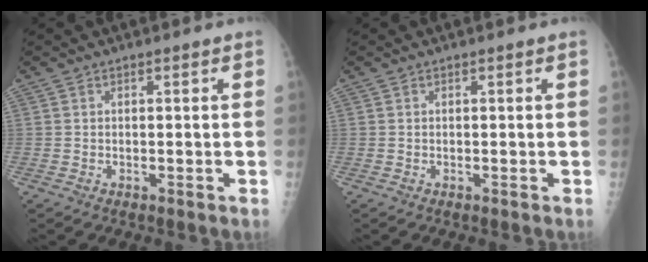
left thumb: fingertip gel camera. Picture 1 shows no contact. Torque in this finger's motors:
{"motor_torque": [0.00, 0.00, 0.00, 0.00, 0.00]}